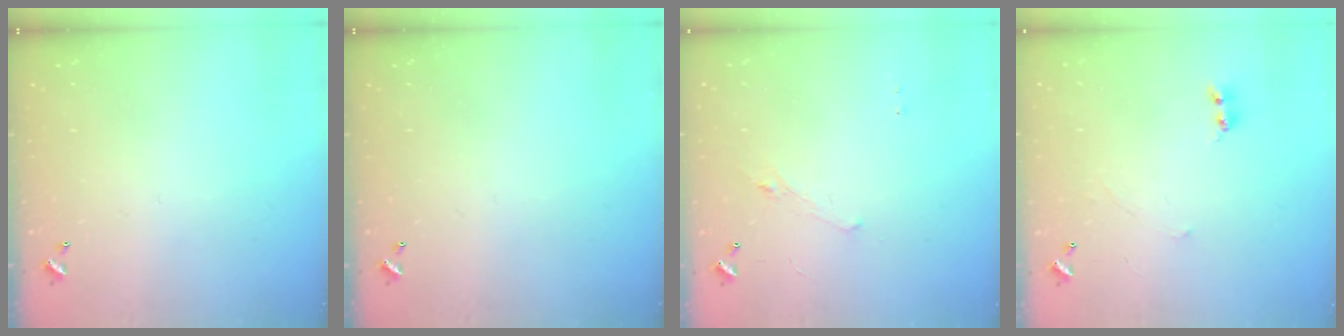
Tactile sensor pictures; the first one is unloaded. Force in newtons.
{"total": 0.0}
{"total": 1.3, "press": 1.2, "slide": 0.6}
{"total": 0.9, "press": 0.8, "slide": 0.3}